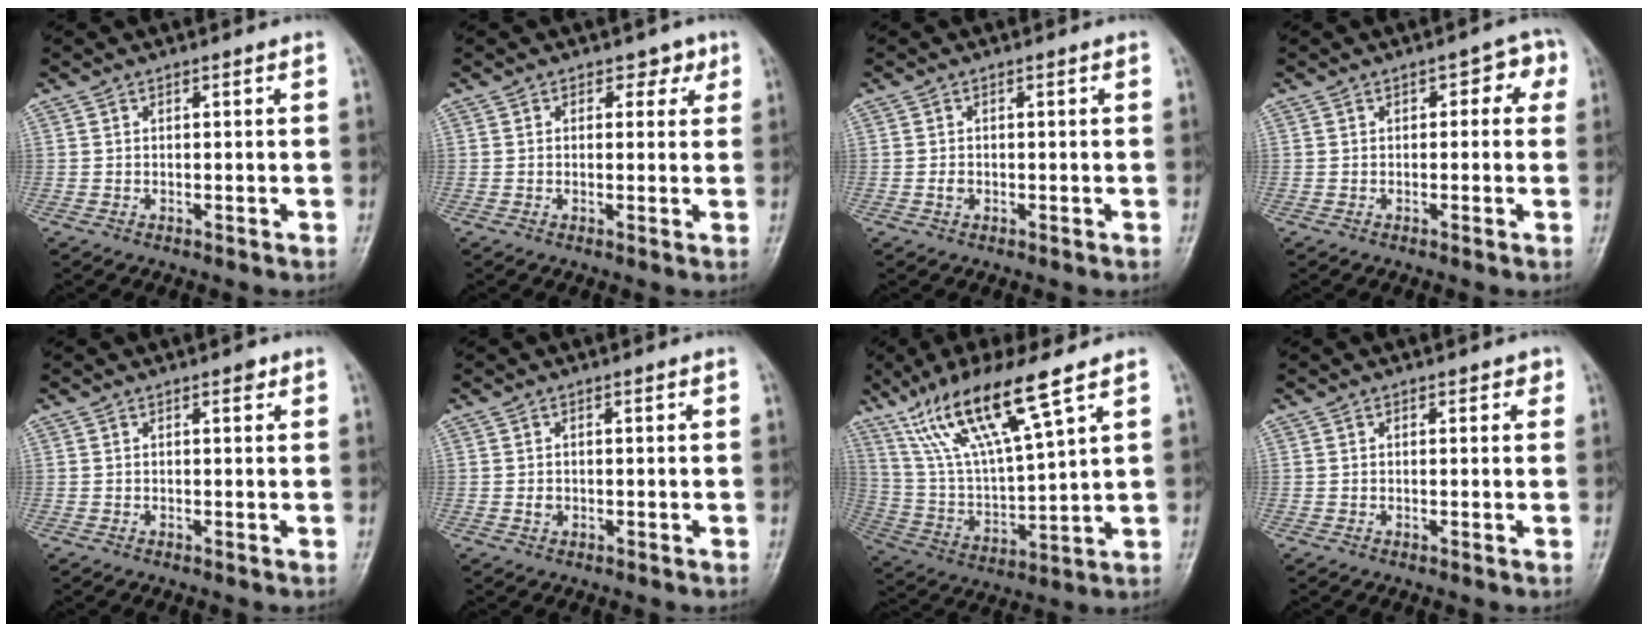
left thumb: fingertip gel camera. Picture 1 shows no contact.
{"total": 2.7, "force": [1.3, 2.1, 1.0], "torque": [0.012, -0.003, 0.010]}
{"total": 1.0, "force": [-0.4, 0.8, 0.5], "torque": [-0.011, 0.001, -0.009]}
{"total": 4.0, "force": [0.7, 2.6, 2.9], "torque": [-0.002, 0.012, -0.003]}
{"total": 1.1, "force": [0.6, 0.6, 0.7], "torque": [-0.002, 0.000, 0.004]}
{"total": 1.1, "force": [-0.3, 0.9, 0.4], "torque": [-0.007, 0.001, -0.005]}
{"total": 17.1, "force": [10.5, 2.9, 13.2], "torque": [-0.257, -0.037, 0.213]}
{"total": 1.3, "force": [0.7, 1.0, 0.5], "torque": [0.006, -0.001, 0.003]}